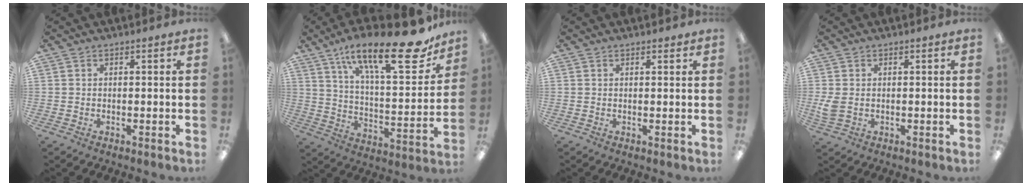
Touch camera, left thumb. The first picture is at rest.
{"total": 25.2, "force": [16.9, 8.0, 16.9], "torque": [-0.249, -0.101, 0.272]}
{"total": 0.9, "force": [0.7, 0.3, 0.5], "torque": [-0.002, -0.003, 0.012]}
{"total": 3.3, "force": [0.2, 2.4, 2.2], "torque": [-0.041, 0.000, 0.002]}